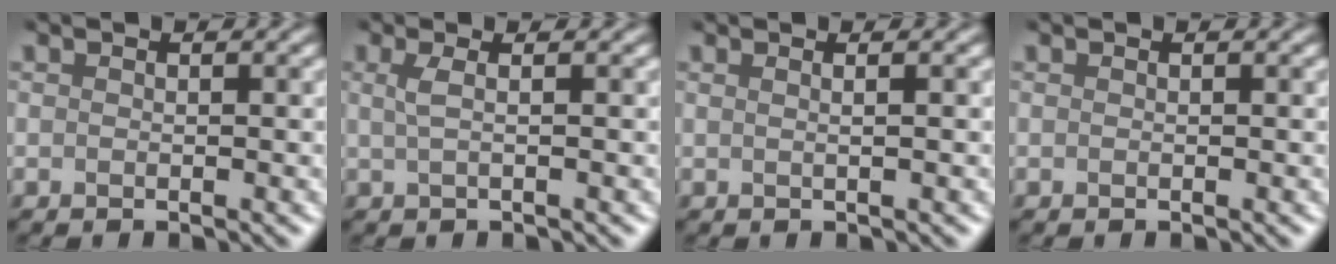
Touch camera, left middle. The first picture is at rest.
{"total": 0.6, "force": [0.1, -0.1, 0.6], "torque": [-0.023, 0.000, 0.008]}
{"total": 2.1, "force": [1.0, 1.2, 1.5], "torque": [0.004, 0.014, -0.014]}
{"total": 0.0}